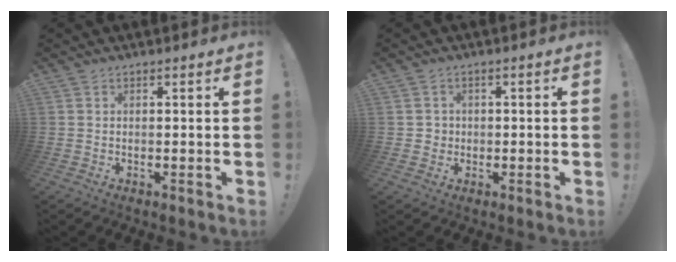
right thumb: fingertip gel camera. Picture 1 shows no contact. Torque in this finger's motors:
{"motor_torque": [-0.06, 0.15, -0.14, 0.05, 0.00]}